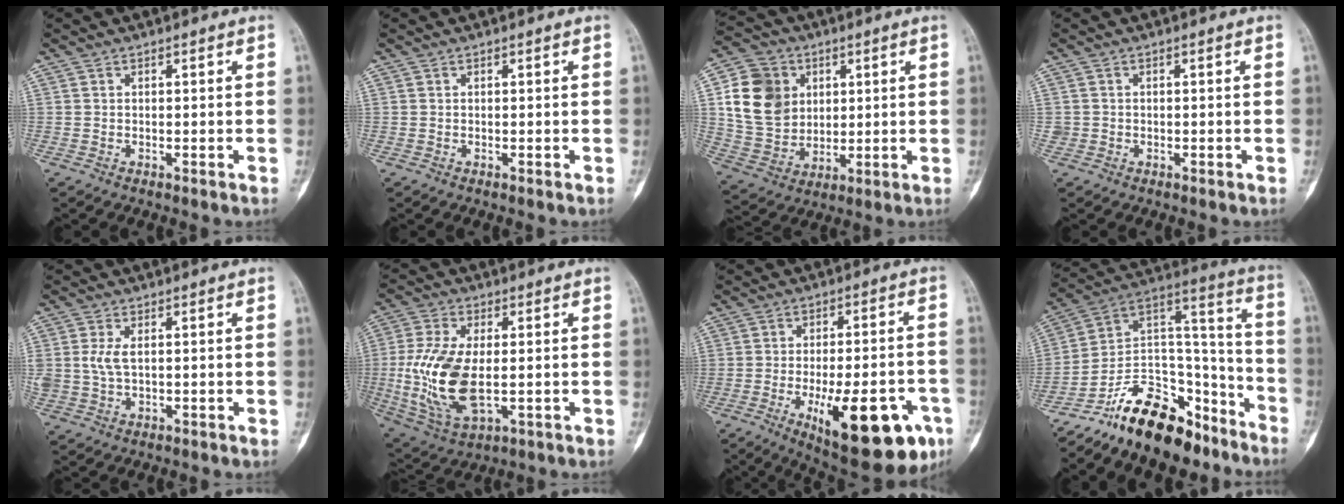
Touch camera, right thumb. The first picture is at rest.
{"total": 0.0}
{"total": 15.0, "force": [3.7, 12.3, 7.7], "torque": [-0.123, -0.002, 0.075]}
{"total": 0.7, "force": [-0.1, 0.7, 0.0], "torque": [0.005, 0.005, -0.001]}
{"total": 3.6, "force": [0.6, 2.0, 3.0], "torque": [-0.072, 0.001, 0.015]}
{"total": 15.7, "force": [-1.1, 7.9, 13.6], "torque": [-0.290, -0.010, -0.008]}
{"total": 21.1, "force": [-8.5, 7.6, 17.8], "torque": [-0.201, 0.014, -0.104]}
{"total": 20.9, "force": [-15.4, 9.5, 10.3], "torque": [-0.126, 0.130, -0.266]}